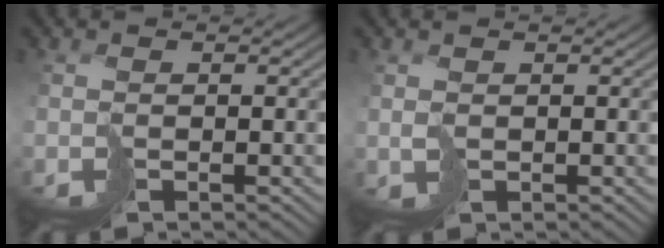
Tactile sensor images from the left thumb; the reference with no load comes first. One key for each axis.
{"total": 0.7, "fx": 0.3, "fy": 0.7, "fz": 0.1, "tx": -0.006, "ty": -0.005, "tz": 0.008}